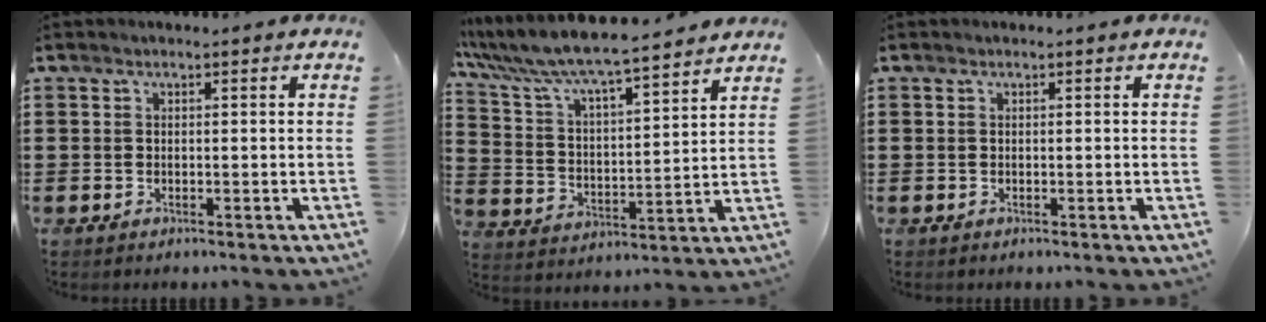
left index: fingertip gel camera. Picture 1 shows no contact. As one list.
[{"total": 6.5, "force": [6.1, 0.3, 2.3], "torque": [-0.075, -0.042, 0.099]}, {"total": 0.0}]